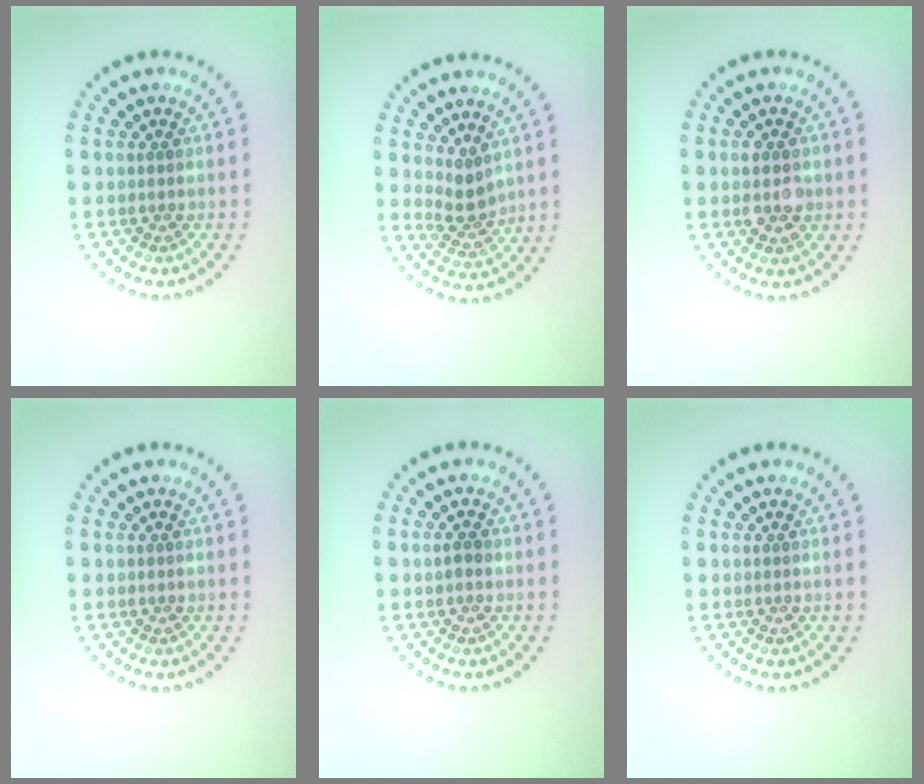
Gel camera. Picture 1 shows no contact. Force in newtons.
{"total": 2.3, "press": 1.9, "slide": 1.3}
{"total": 2.7, "press": 2.7, "slide": 0.1}
{"total": 0.0}
{"total": 1.0, "press": 1.0, "slide": 0.1}
{"total": 0.0}